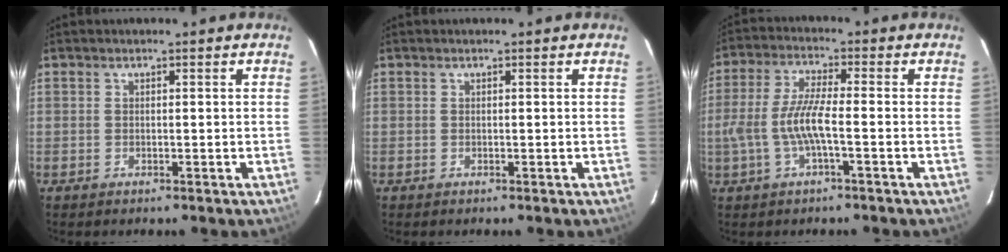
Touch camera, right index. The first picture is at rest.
{"total": 0.0}
{"total": 8.3, "force": [-2.2, 1.3, 7.9], "torque": [-0.169, 0.000, -0.038]}